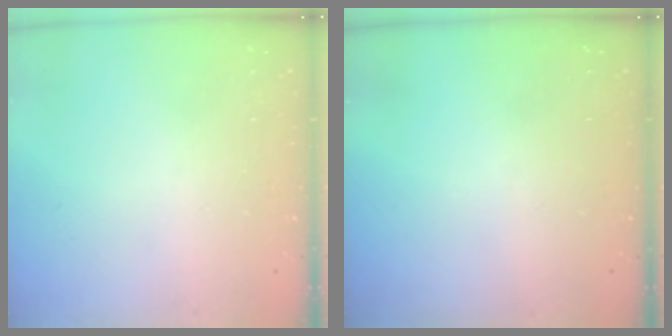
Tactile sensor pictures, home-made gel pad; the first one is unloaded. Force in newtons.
{"total": 0.0}